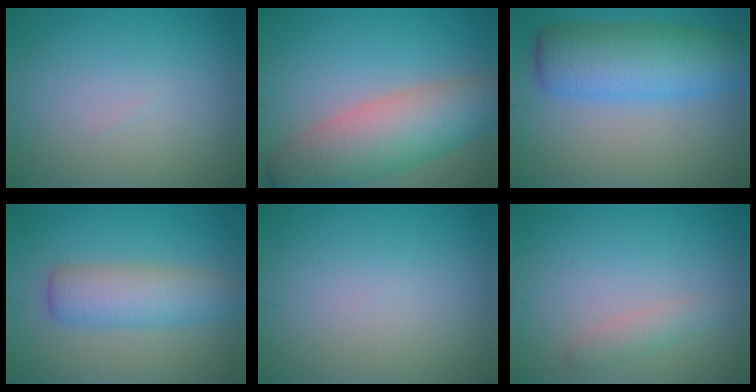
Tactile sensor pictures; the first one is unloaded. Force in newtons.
{"total": 8.2, "press": 8.2, "slide": 0.6}
{"total": 7.8, "press": 7.8, "slide": 0.1}
{"total": 4.6, "press": 4.6, "slide": 0.1}
{"total": 0.0}
{"total": 1.5, "press": 1.5, "slide": 0.0}